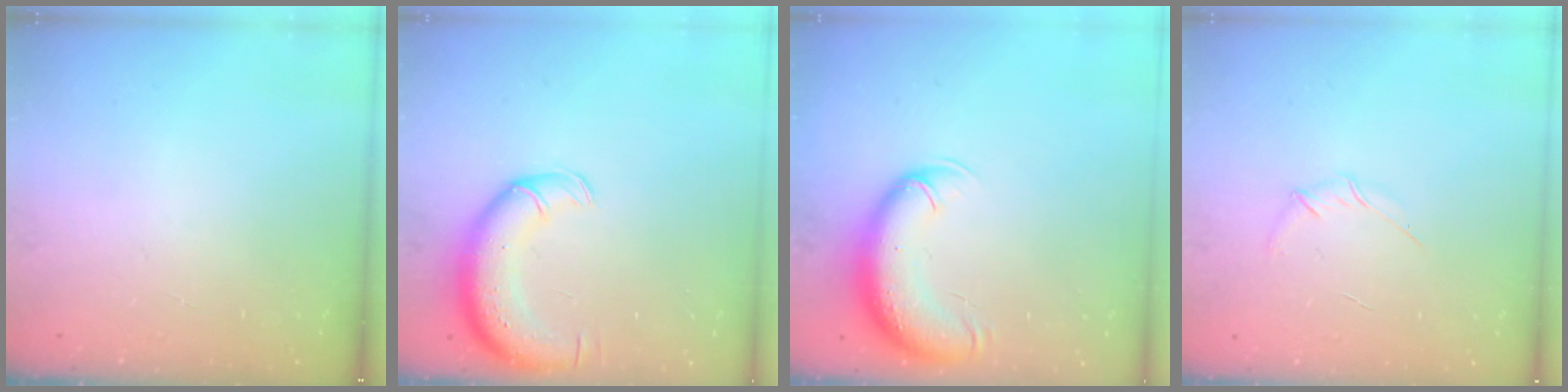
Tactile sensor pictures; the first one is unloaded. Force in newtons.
{"total": 11.9, "press": 11.5, "slide": 3.2}
{"total": 12.6, "press": 12.1, "slide": 3.3}
{"total": 4.5, "press": 4.3, "slide": 1.3}